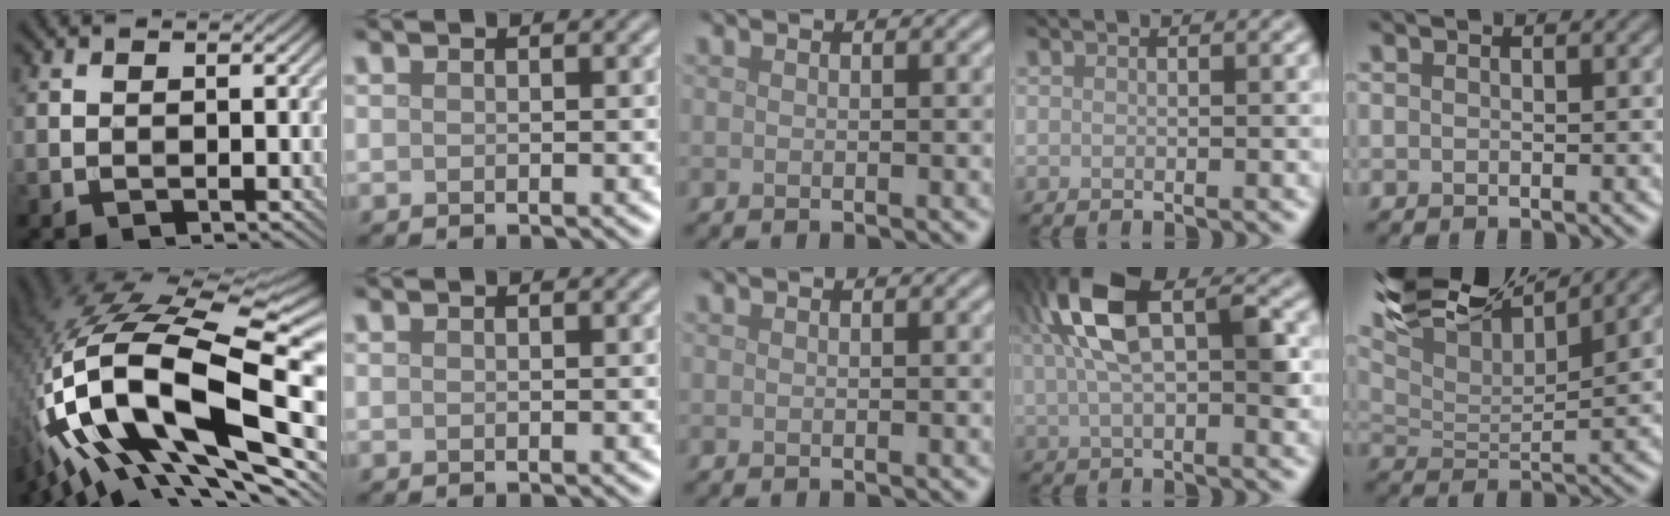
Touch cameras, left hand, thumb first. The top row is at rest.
{"thumb": {"total": 20.0, "force": [-4.7, 9.0, 17.2], "torque": [-0.343, 0.003, -0.099]}, "ring": {"total": 8.8, "force": [2.3, 4.3, 7.3], "torque": [-0.141, 0.017, 0.033]}, "little": {"total": 11.0, "force": [8.4, 3.0, 6.4], "torque": [-0.127, 0.014, 0.134]}}